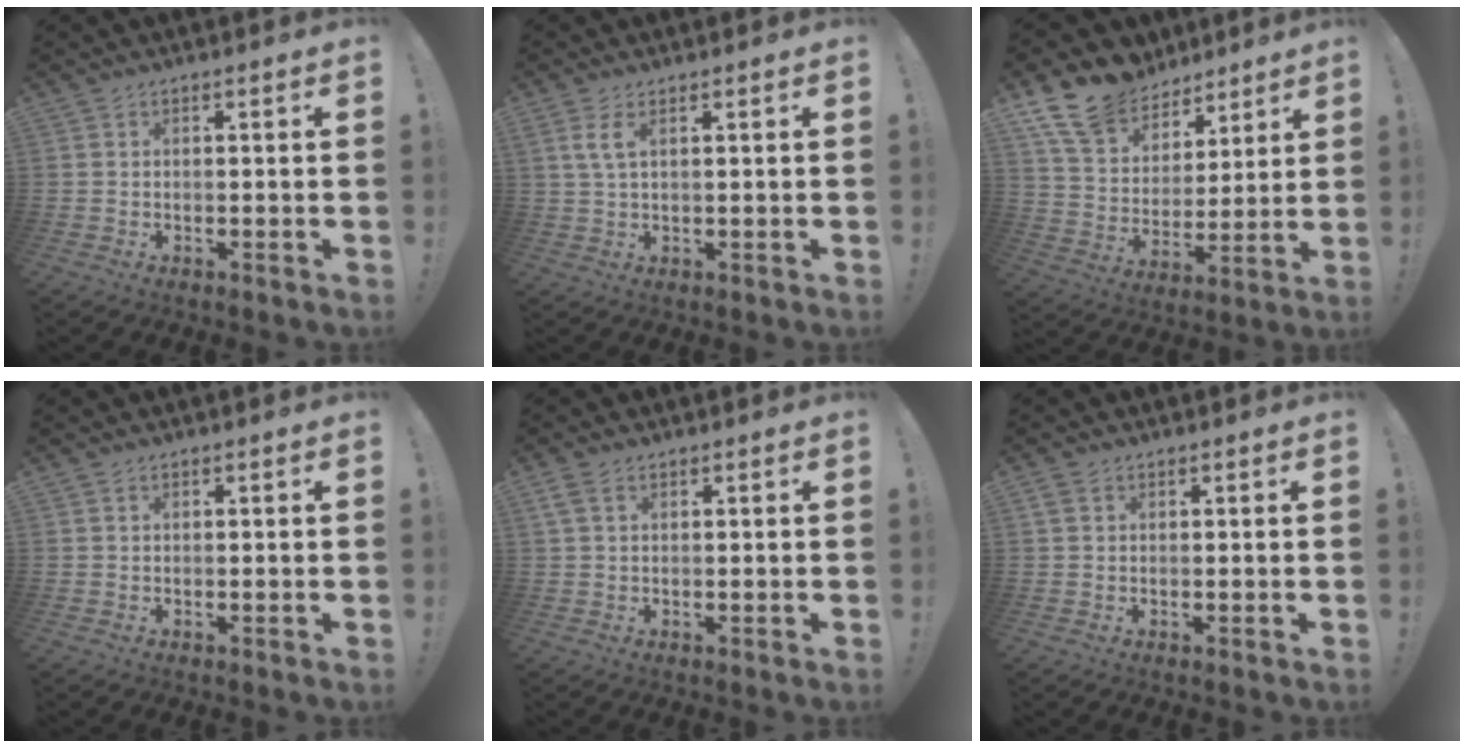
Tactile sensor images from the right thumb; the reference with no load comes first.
{"total": 4.2, "force": [1.9, 1.4, 3.4], "torque": [-0.061, 0.001, 0.034]}
{"total": 16.1, "force": [12.3, 9.3, 4.8], "torque": [-0.095, -0.090, 0.237]}
{"total": 0.7, "force": [0.5, 0.4, 0.1], "torque": [0.005, -0.002, 0.009]}
{"total": 3.4, "force": [1.7, 1.9, 2.2], "torque": [-0.047, 0.005, 0.035]}
{"total": 2.1, "force": [1.4, 1.4, 0.9], "torque": [-0.011, -0.001, 0.025]}